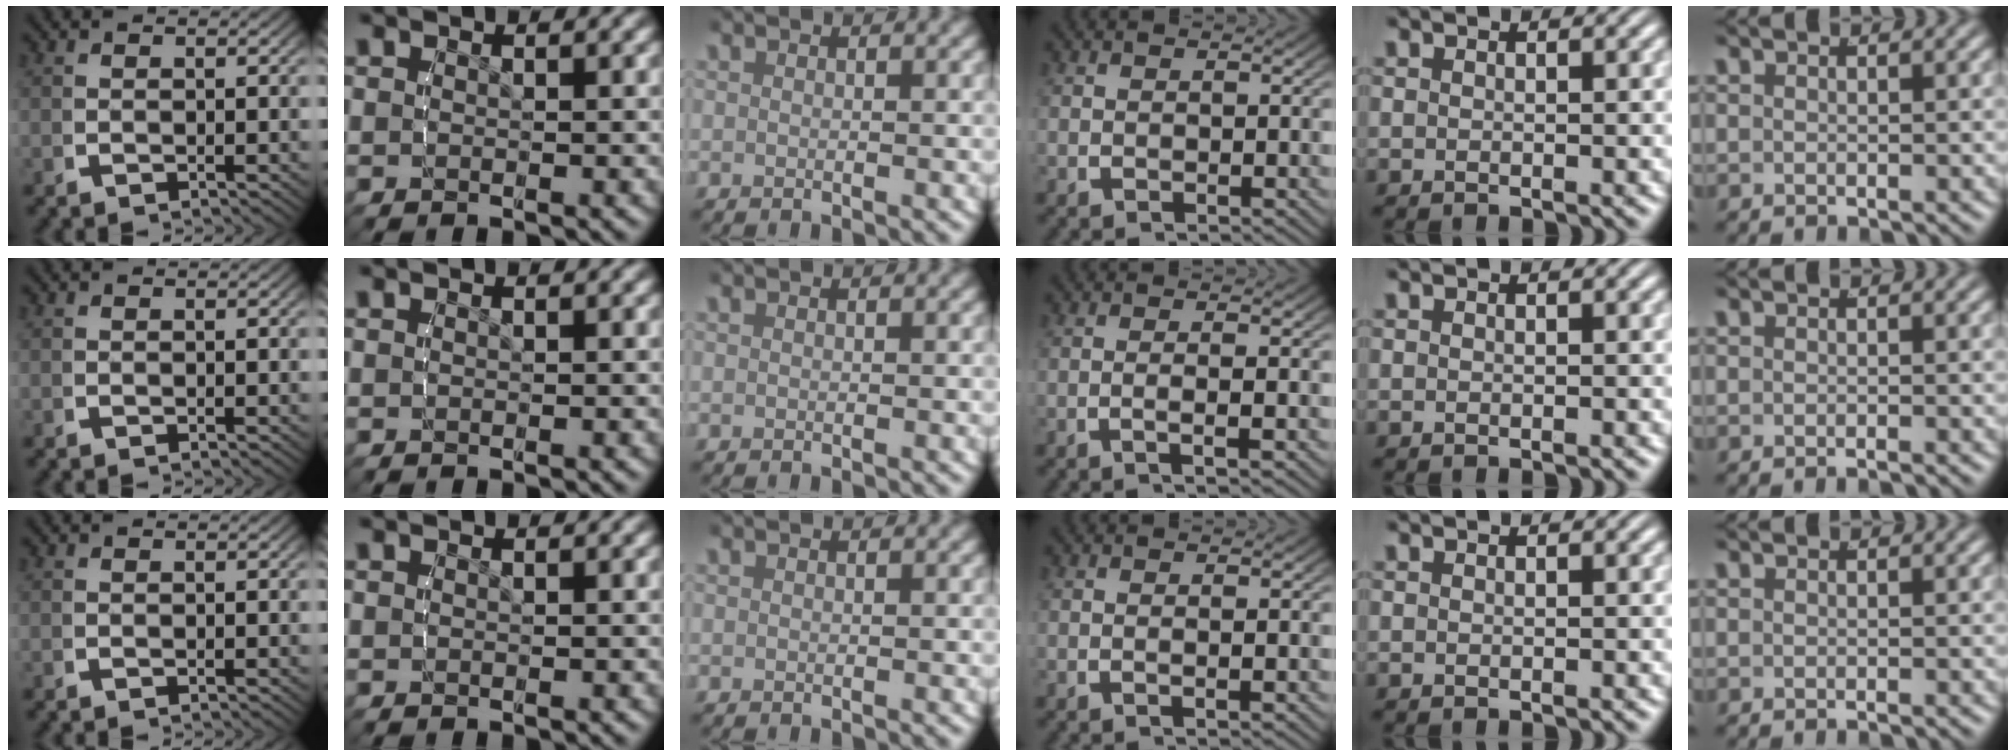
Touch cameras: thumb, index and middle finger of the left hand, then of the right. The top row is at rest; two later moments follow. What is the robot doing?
{"motion": "lift_and_place", "object": "glue stick"}